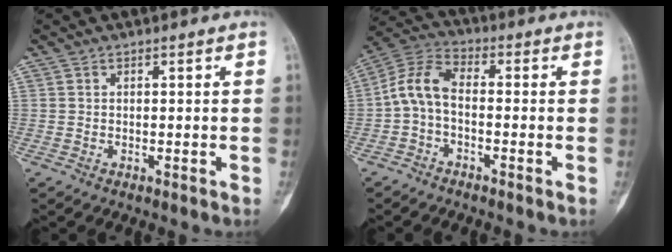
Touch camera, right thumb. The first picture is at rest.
{"total": 7.4, "force": [-1.4, 4.1, 6.0], "torque": [-0.122, 0.030, -0.042]}